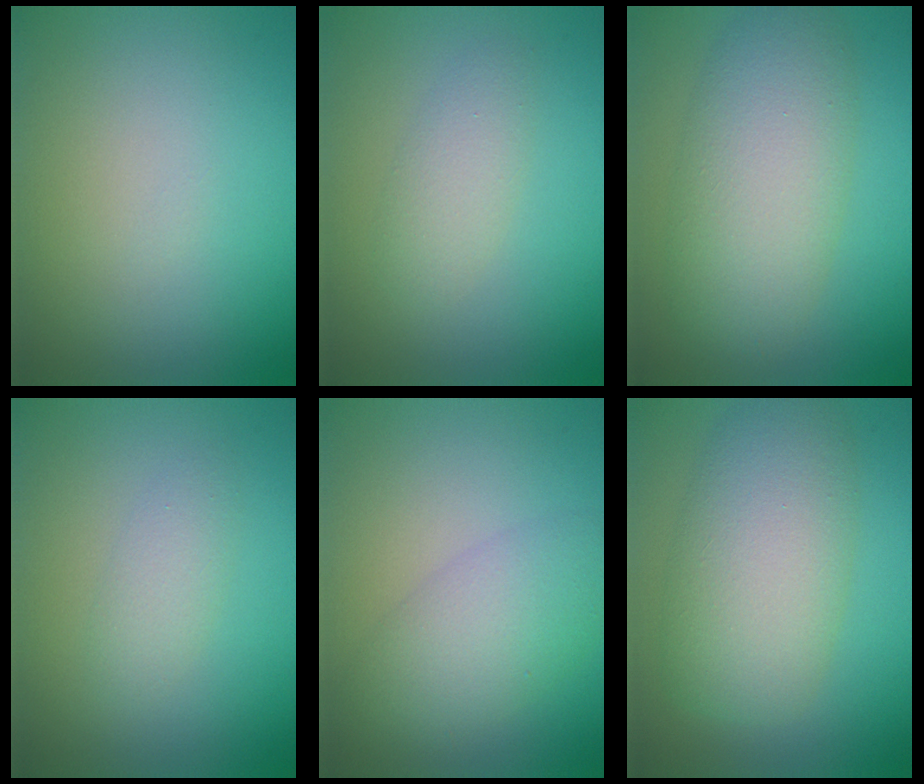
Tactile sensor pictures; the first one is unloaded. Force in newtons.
{"total": 2.3, "press": 2.3, "slide": 0.1}
{"total": 7.3, "press": 7.3, "slide": 0.5}
{"total": 1.8, "press": 1.8, "slide": 0.0}
{"total": 4.7, "press": 4.7, "slide": 0.1}
{"total": 7.9, "press": 7.9, "slide": 0.3}